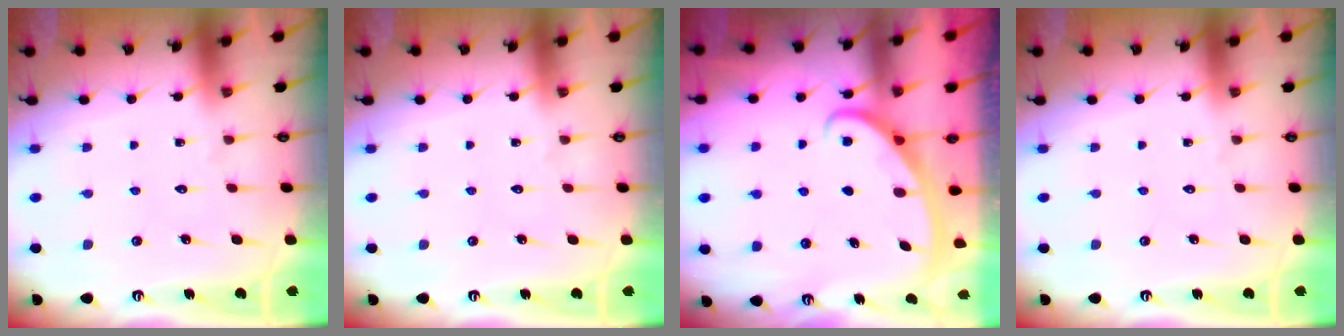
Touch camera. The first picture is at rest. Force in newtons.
{"total": 0.0}
{"total": 3.0, "press": 3.0, "slide": 0.4}
{"total": 0.0}